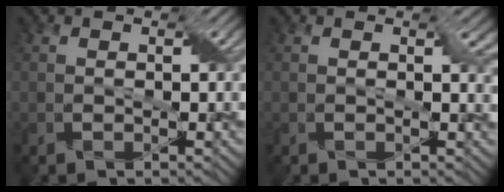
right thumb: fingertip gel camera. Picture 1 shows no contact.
{"total": 2.4, "force": [0.4, 1.2, 2.0], "torque": [-0.022, -0.002, 0.004]}